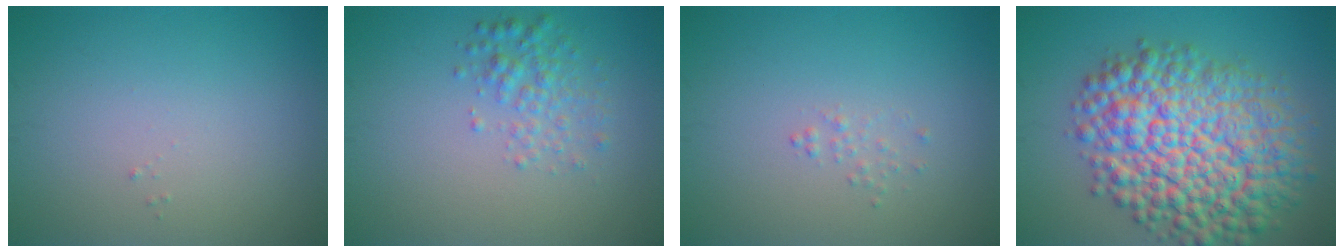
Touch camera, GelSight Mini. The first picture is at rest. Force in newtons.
{"total": 2.4, "press": 2.4, "slide": 0.1}
{"total": 0.7, "press": 0.7, "slide": 0.1}
{"total": 12.6, "press": 12.6, "slide": 0.4}